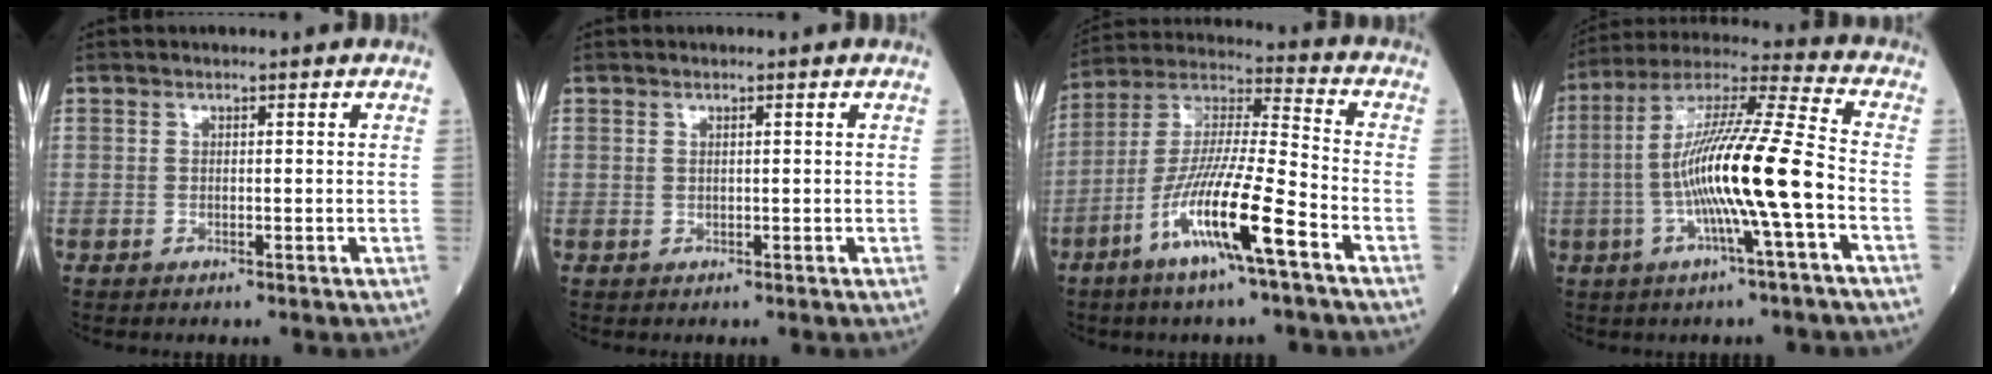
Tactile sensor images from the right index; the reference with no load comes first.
{"total": 0.5, "force": [0.2, 0.1, 0.4], "torque": [-0.010, 0.001, 0.007]}
{"total": 14.5, "force": [-7.0, 0.4, 12.7], "torque": [-0.253, -0.011, -0.135]}
{"total": 15.4, "force": [-3.2, -0.4, 15.1], "torque": [-0.281, 0.011, -0.070]}